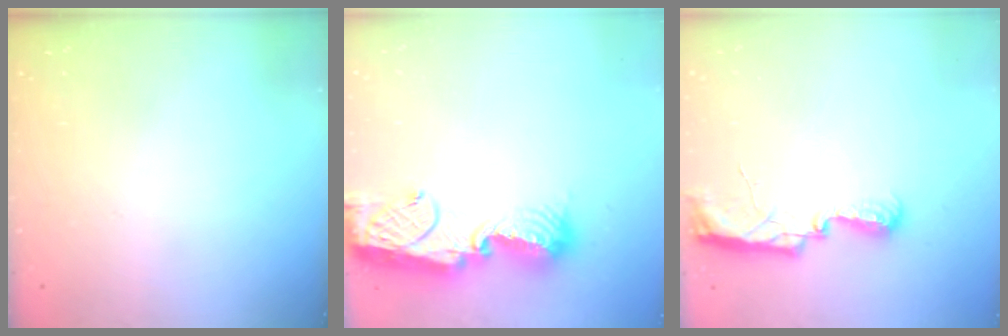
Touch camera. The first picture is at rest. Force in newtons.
{"total": 15.7, "press": 15.6, "slide": 1.3}
{"total": 11.5, "press": 10.2, "slide": 5.3}